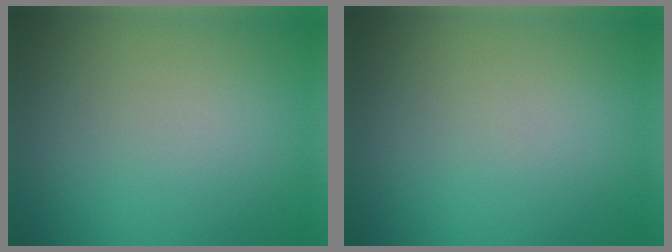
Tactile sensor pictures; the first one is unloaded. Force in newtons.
{"total": 0.0}